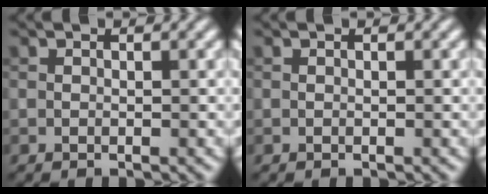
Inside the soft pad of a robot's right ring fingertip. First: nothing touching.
{"total": 0.0}